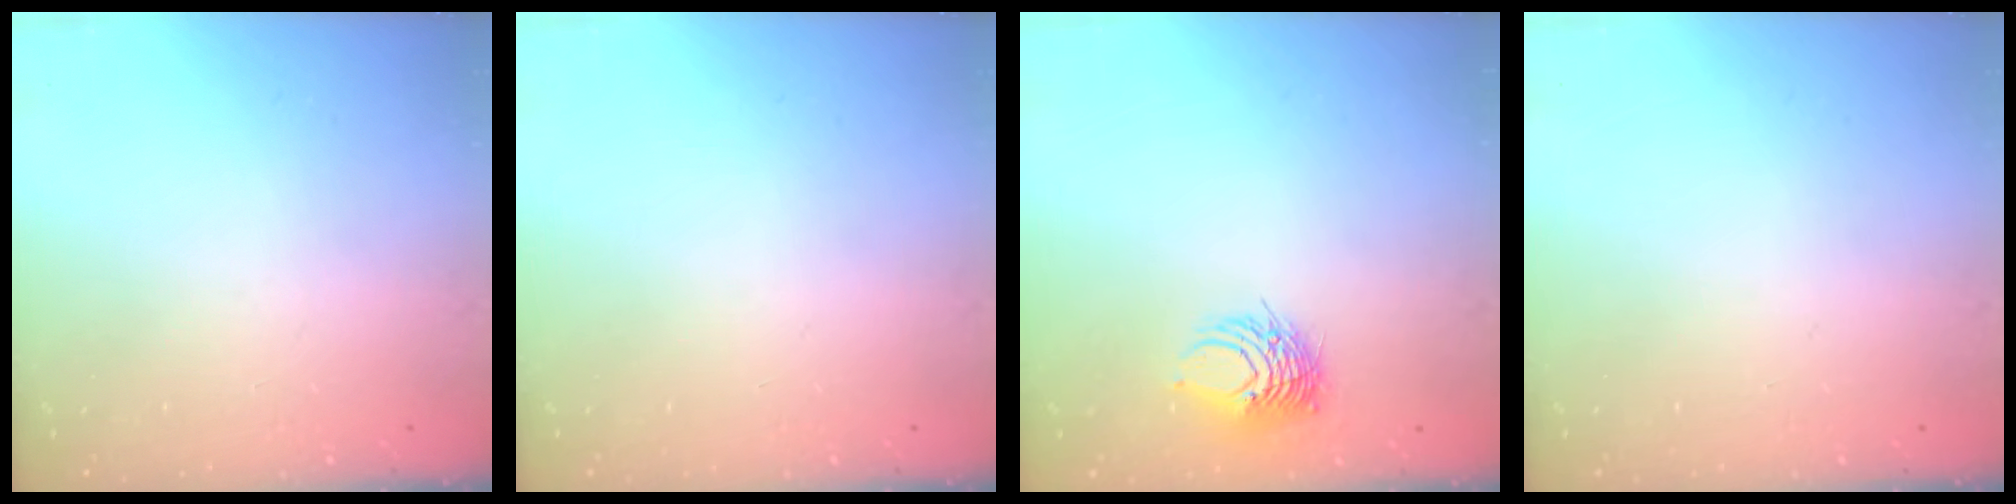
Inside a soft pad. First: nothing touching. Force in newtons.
{"total": 0.0}
{"total": 7.5, "press": 7.5, "slide": 0.6}
{"total": 0.0}